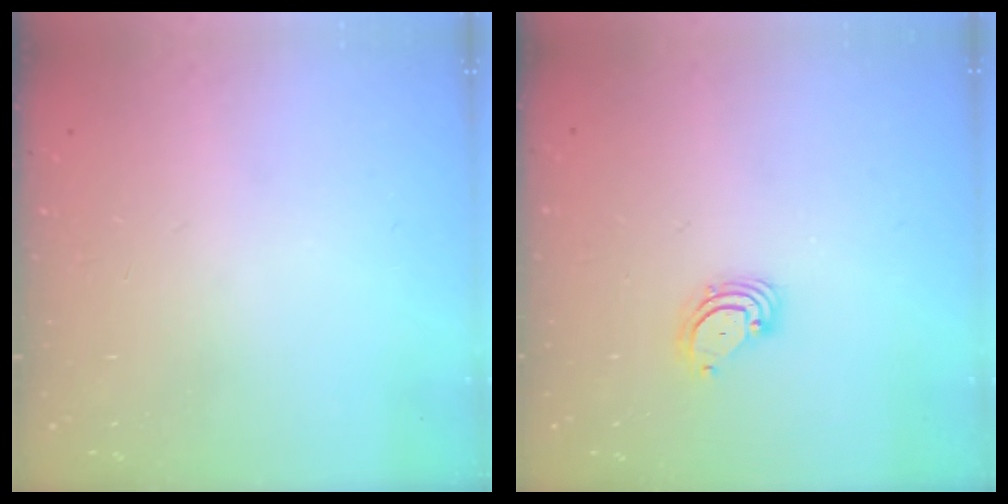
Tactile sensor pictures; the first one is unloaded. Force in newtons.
{"total": 3.3, "press": 3.3, "slide": 0.3}